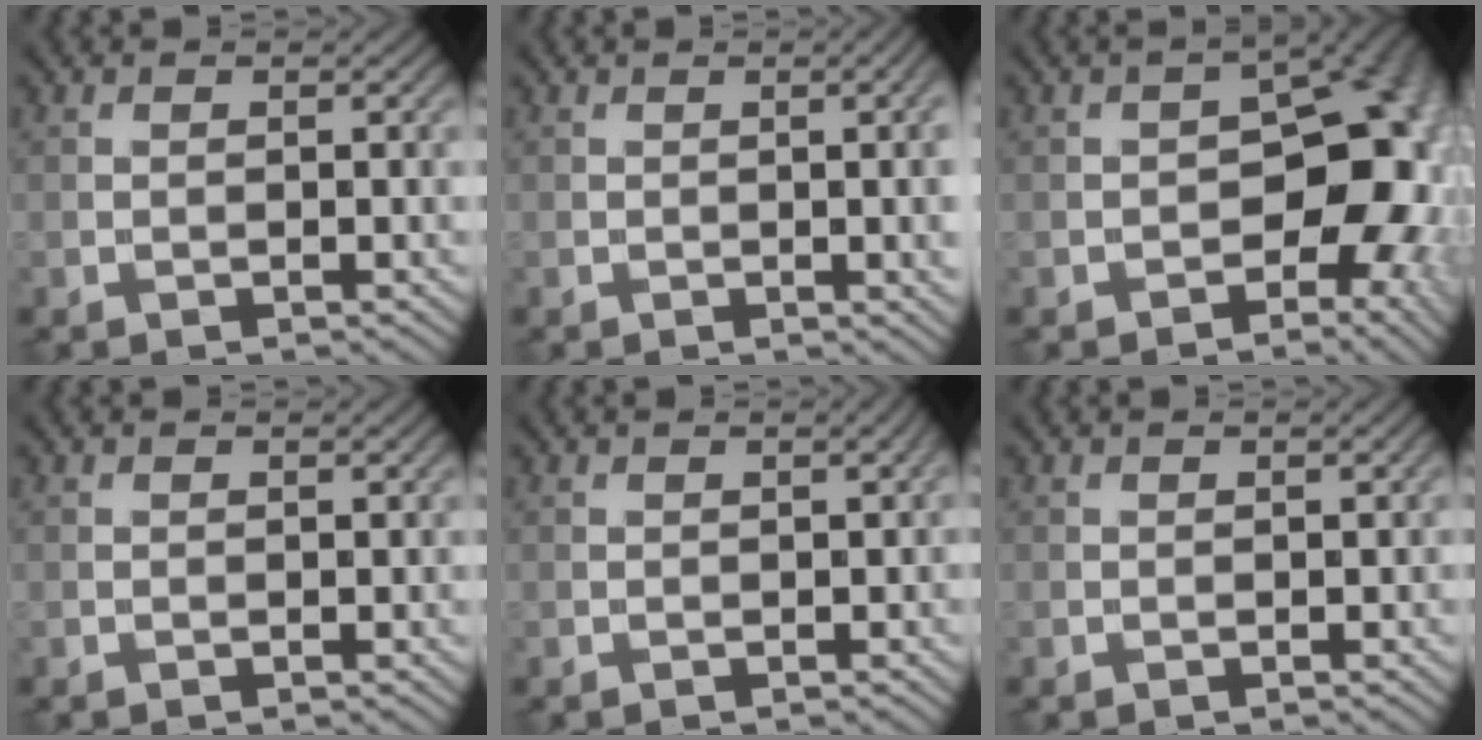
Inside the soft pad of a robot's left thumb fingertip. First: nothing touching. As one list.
[{"total": 5.6, "force": [-0.1, 1.9, 5.3], "torque": [-0.049, 0.002, 0.001]}, {"total": 10.2, "force": [-2.7, 6.2, 7.6], "torque": [-0.064, -0.011, -0.034]}, {"total": 0.0}, {"total": 0.7, "force": [0.0, 0.1, 0.7], "torque": [-0.003, 0.003, 0.002]}, {"total": 0.0}]